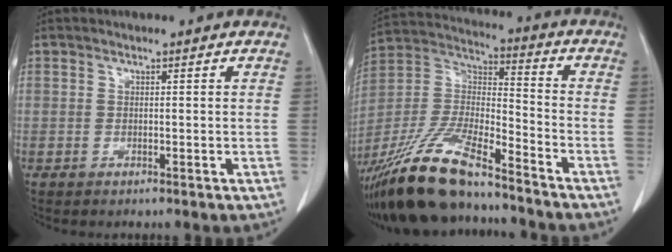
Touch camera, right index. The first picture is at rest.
{"total": 19.6, "force": [-15.8, 3.3, 11.1], "torque": [-0.256, -0.024, -0.298]}